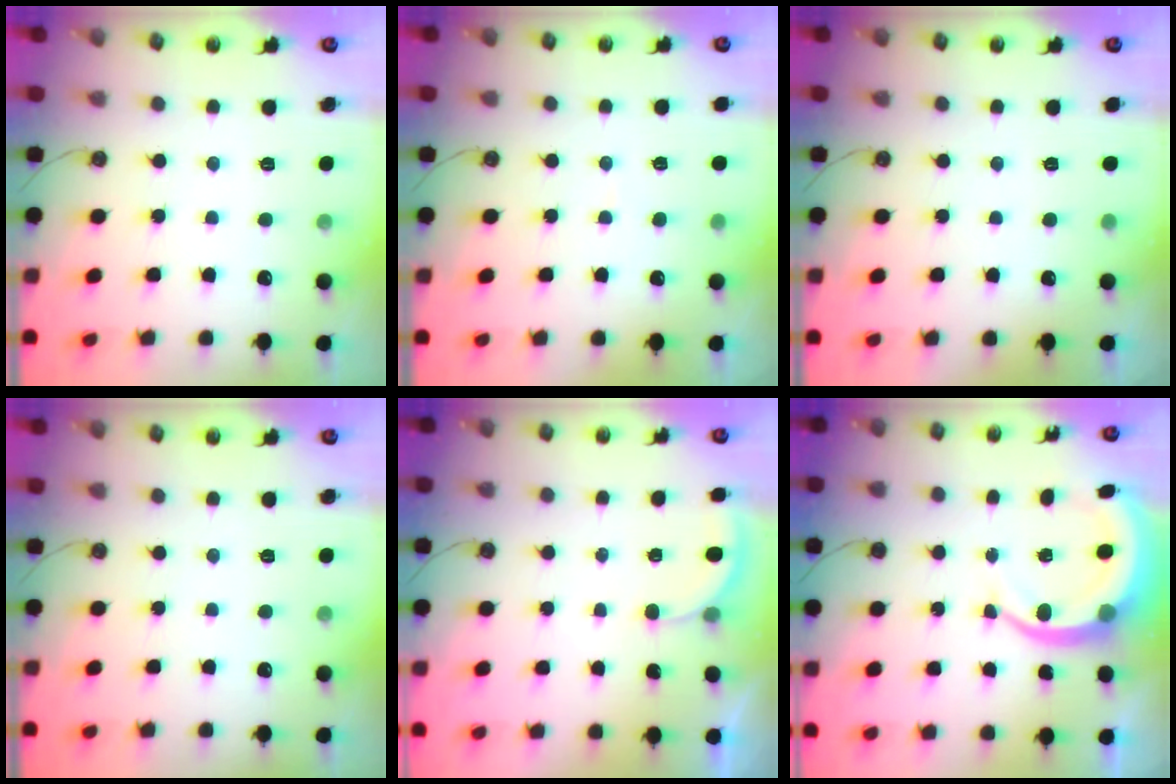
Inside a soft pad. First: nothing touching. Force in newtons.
{"total": 3.2, "press": 3.1, "slide": 0.7}
{"total": 1.5, "press": 0.2, "slide": 1.5}
{"total": 0.0}
{"total": 2.0, "press": 2.0, "slide": 0.1}
{"total": 10.0, "press": 9.9, "slide": 1.2}